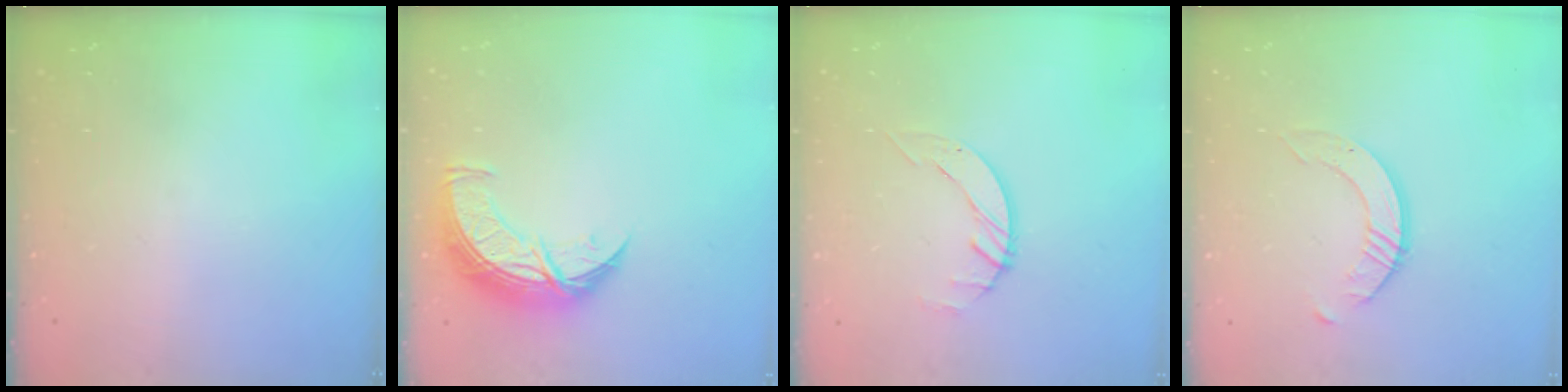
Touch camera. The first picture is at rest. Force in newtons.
{"total": 10.9, "press": 10.9, "slide": 0.9}
{"total": 2.9, "press": 2.8, "slide": 0.3}
{"total": 2.5, "press": 2.5, "slide": 0.3}